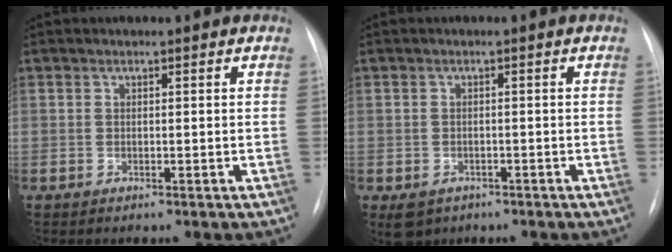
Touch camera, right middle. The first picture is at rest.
{"total": 2.1, "force": [-0.8, 1.5, 1.1], "torque": [-0.020, -0.003, -0.003]}